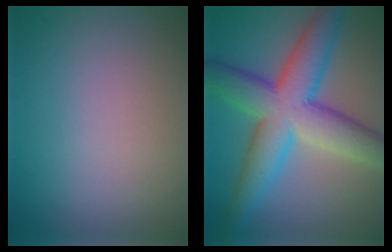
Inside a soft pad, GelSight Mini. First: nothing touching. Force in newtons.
{"total": 9.8, "press": 9.8, "slide": 0.3}